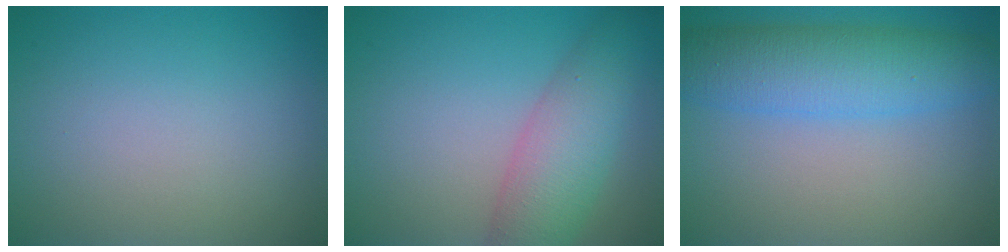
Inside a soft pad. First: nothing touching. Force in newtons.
{"total": 5.5, "press": 5.5, "slide": 0.2}
{"total": 6.6, "press": 6.6, "slide": 0.1}